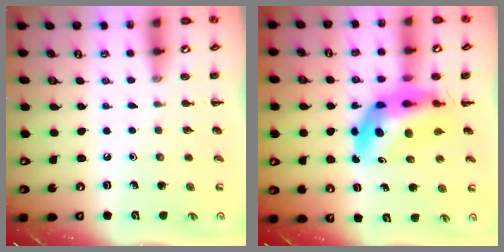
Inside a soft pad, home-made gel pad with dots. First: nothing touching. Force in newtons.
{"total": 13.4, "press": 12.8, "slide": 4.0}